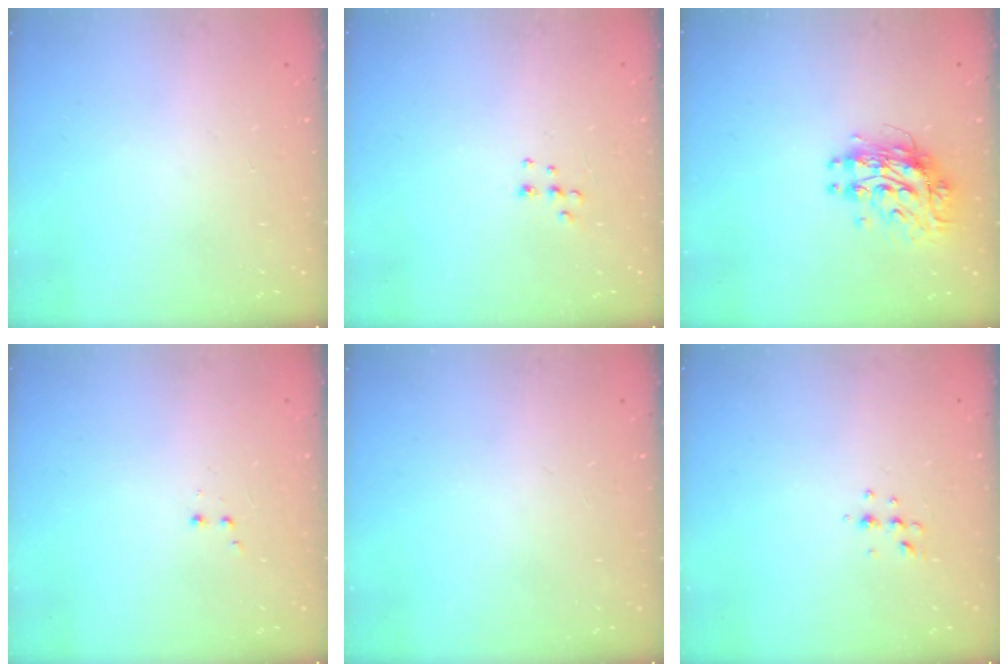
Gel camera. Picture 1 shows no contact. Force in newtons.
{"total": 5.3, "press": 5.3, "slide": 0.6}
{"total": 9.7, "press": 9.6, "slide": 0.9}
{"total": 2.0, "press": 1.8, "slide": 0.9}
{"total": 0.0}
{"total": 3.8, "press": 3.6, "slide": 1.4}